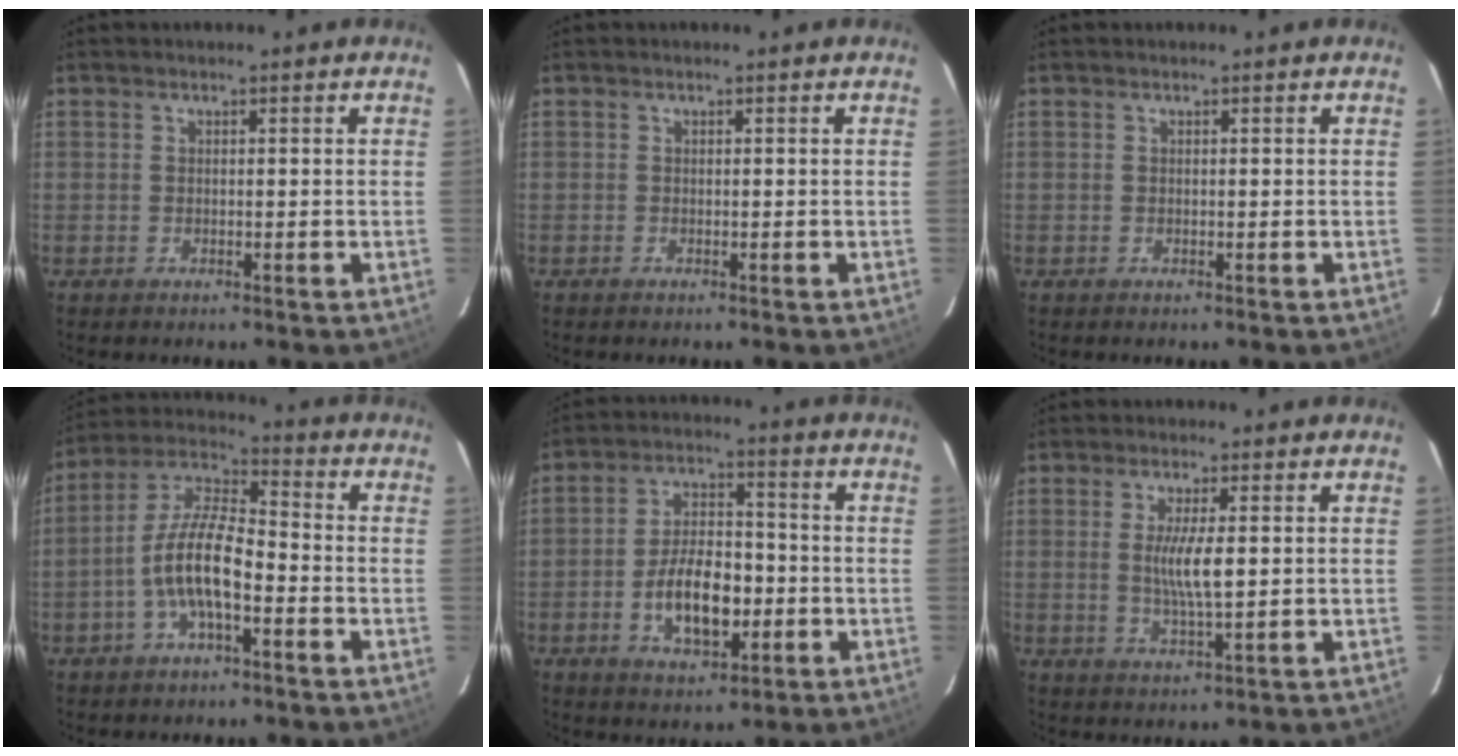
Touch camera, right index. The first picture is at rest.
{"total": 0.0}
{"total": 0.0}
{"total": 11.0, "force": [-3.8, 3.6, 9.7], "torque": [-0.202, 0.008, -0.076]}
{"total": 11.3, "force": [-3.2, 5.7, 9.2], "torque": [-0.175, 0.009, -0.046]}
{"total": 5.8, "force": [0.5, 0.9, 5.7], "torque": [-0.109, -0.007, 0.010]}